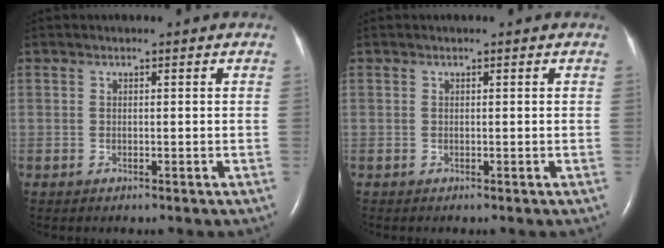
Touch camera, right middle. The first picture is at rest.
{"total": 0.0}